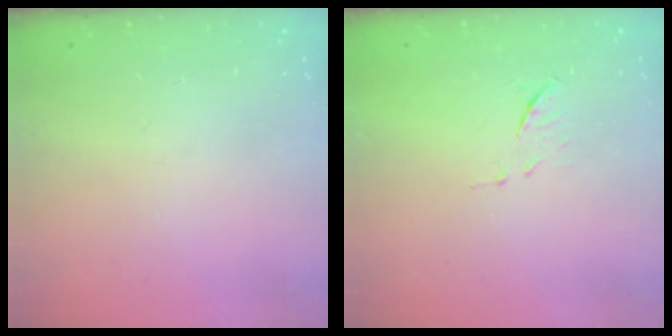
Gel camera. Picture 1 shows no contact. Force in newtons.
{"total": 6.3, "press": 6.2, "slide": 0.6}